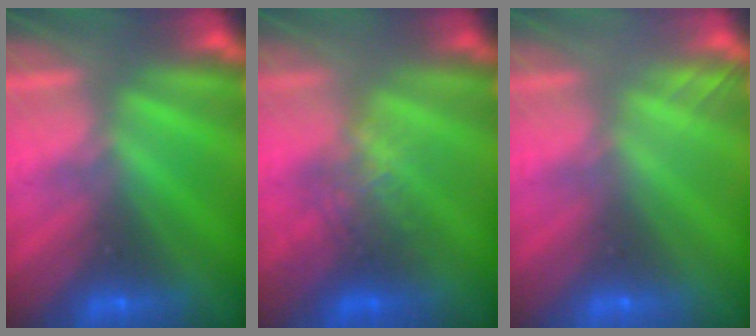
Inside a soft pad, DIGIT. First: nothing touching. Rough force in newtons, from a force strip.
{"total": 2.6}
{"total": 2.1}